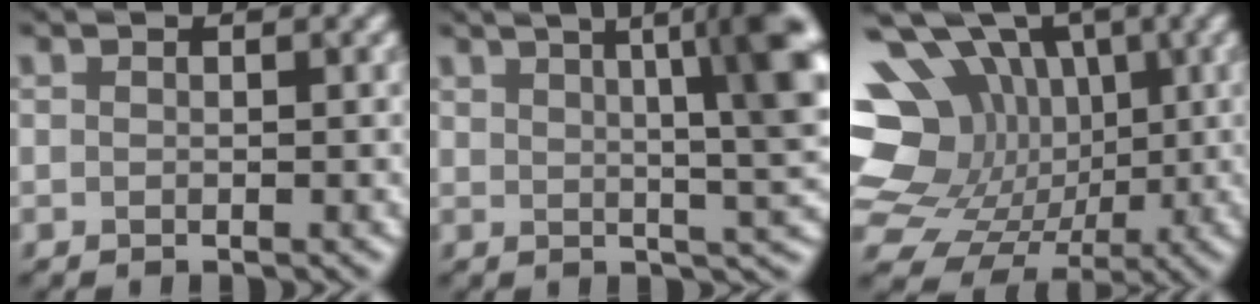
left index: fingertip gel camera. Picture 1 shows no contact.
{"total": 10.0, "force": [3.8, 2.8, 8.8], "torque": [-0.106, 0.019, 0.051]}
{"total": 14.4, "force": [1.4, 12.3, 7.5], "torque": [-0.155, 0.028, 0.010]}